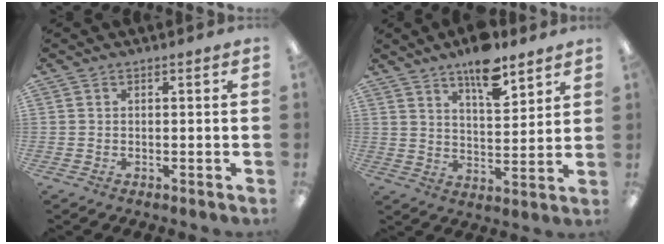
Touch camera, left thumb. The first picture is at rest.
{"total": 11.3, "force": [8.4, 4.2, 6.3], "torque": [-0.088, -0.049, 0.143]}